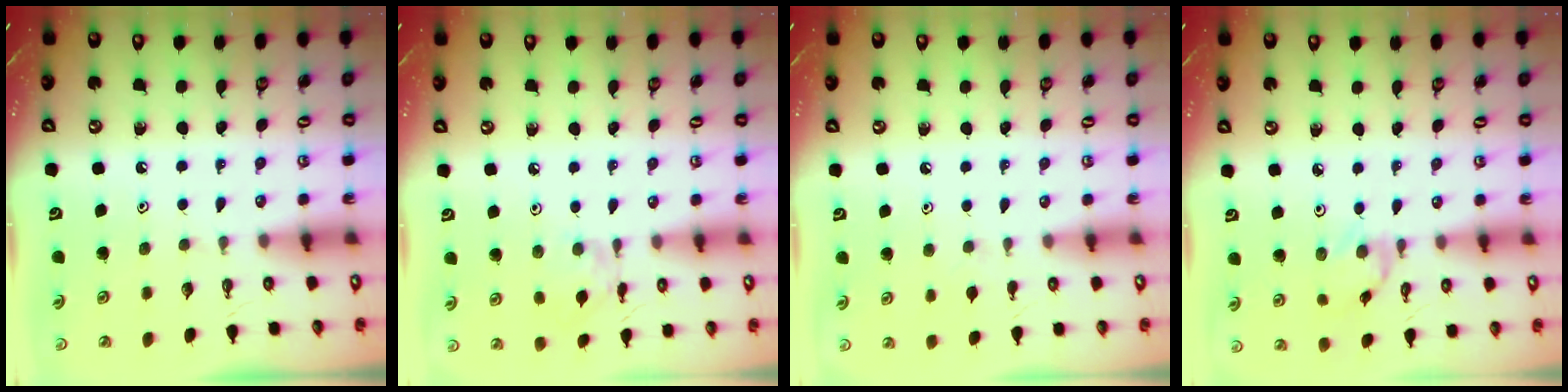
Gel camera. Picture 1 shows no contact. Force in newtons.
{"total": 2.2, "press": 2.2, "slide": 0.0}
{"total": 2.9, "press": 2.8, "slide": 0.6}
{"total": 1.2, "press": 1.1, "slide": 0.3}